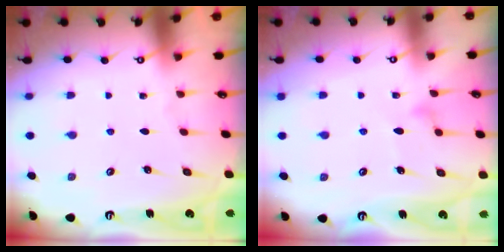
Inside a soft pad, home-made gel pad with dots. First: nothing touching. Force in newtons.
{"total": 11.5, "press": 11.5, "slide": 0.3}